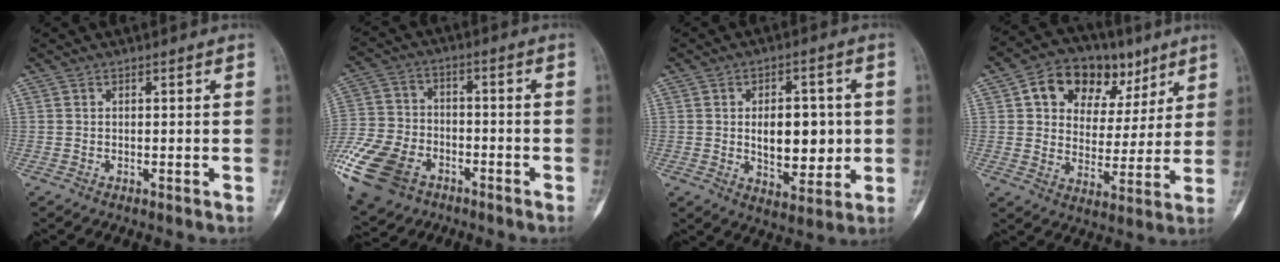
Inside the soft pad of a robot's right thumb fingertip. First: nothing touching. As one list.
[{"total": 20.3, "force": [-9.8, 13.7, 11.3], "torque": [-0.278, 0.016, -0.177]}, {"total": 11.3, "force": [0.1, 6.5, 9.2], "torque": [-0.095, -0.005, 0.012]}, {"total": 16.6, "force": [7.8, 11.5, 9.1], "torque": [-0.091, -0.002, 0.124]}]